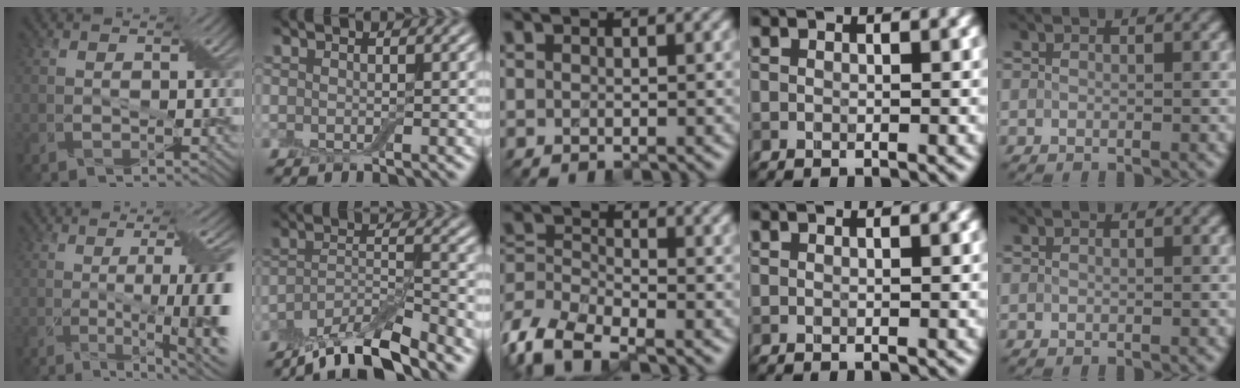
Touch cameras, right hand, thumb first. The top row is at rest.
{"thumb": {"total": 13.7, "force": [-1.4, 3.2, 13.2], "torque": [-0.168, 0.000, -0.012]}, "index": {"total": 7.3, "force": [-5.9, 1.7, 4.0], "torque": [-0.071, -0.008, -0.106]}, "middle": {"total": 5.5, "force": [-3.9, 2.5, 2.9], "torque": [-0.067, 0.002, -0.088]}}